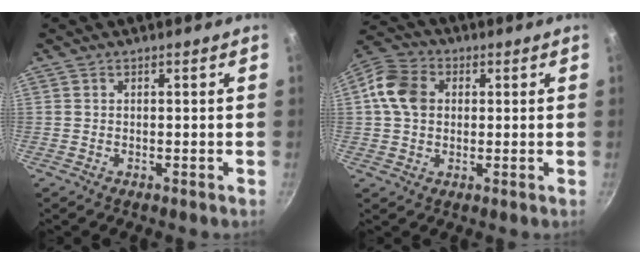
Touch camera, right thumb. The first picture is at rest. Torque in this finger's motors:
{"motor_torque": [0.10, 0.11, 0.75, 0.15, 0.07]}